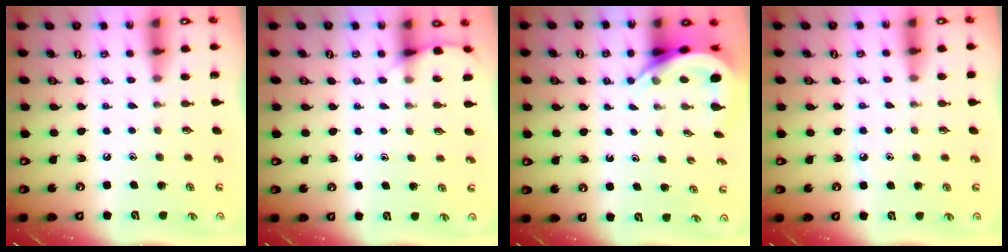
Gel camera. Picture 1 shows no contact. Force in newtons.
{"total": 5.3, "press": 5.2, "slide": 0.7}
{"total": 5.8, "press": 5.7, "slide": 0.7}
{"total": 4.4, "press": 4.4, "slide": 0.6}